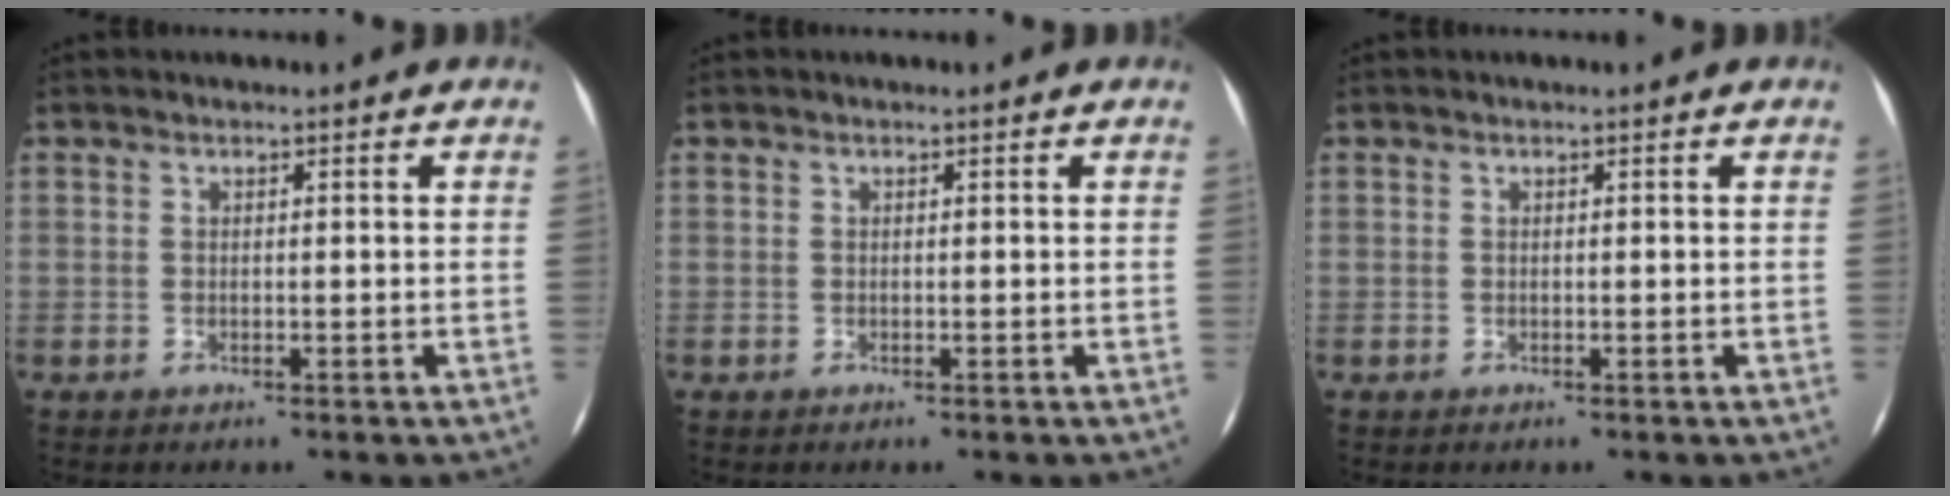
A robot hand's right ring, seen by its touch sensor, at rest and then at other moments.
{"total": 0.0}
{"total": 0.0}